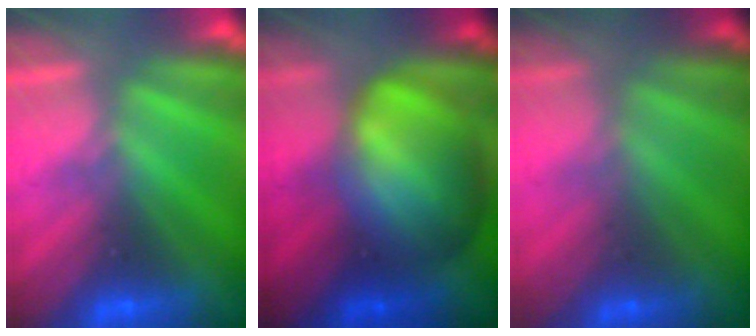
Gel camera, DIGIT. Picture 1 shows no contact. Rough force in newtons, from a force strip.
{"total": 8.3}
{"total": 1.8}